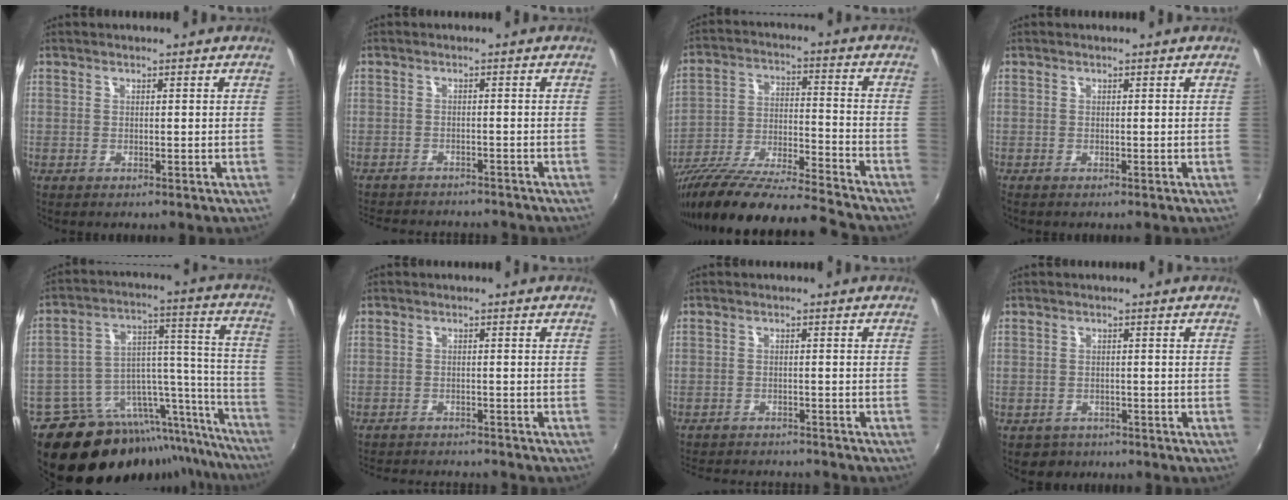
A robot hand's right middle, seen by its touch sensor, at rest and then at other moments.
{"total": 9.8, "force": [-8.9, 2.7, 3.1], "torque": [-0.079, -0.015, -0.130]}
{"total": 20.3, "force": [-17.2, 1.4, 10.8], "torque": [-0.188, -0.037, -0.287]}
{"total": 0.0}
{"total": 24.7, "force": [-18.9, 11.3, 11.3], "torque": [-0.149, 0.054, -0.259]}
{"total": 8.5, "force": [-8.0, 1.7, 2.5], "torque": [-0.066, -0.013, -0.118]}
{"total": 10.0, "force": [-9.2, 2.4, 3.1], "torque": [-0.079, -0.013, -0.135]}
{"total": 3.1, "force": [-2.0, 2.3, 0.4], "torque": [-0.017, -0.004, -0.028]}